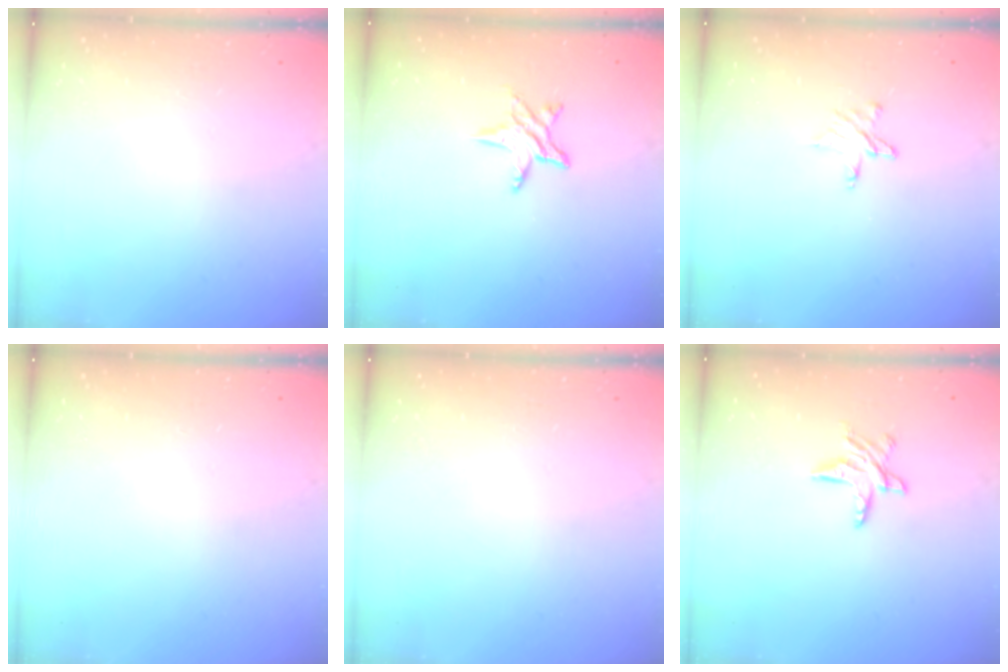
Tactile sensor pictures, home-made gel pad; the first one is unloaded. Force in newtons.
{"total": 5.4, "press": 5.3, "slide": 0.6}
{"total": 6.0, "press": 6.0, "slide": 0.5}
{"total": 0.0}
{"total": 0.0}
{"total": 7.3, "press": 7.2, "slide": 0.5}